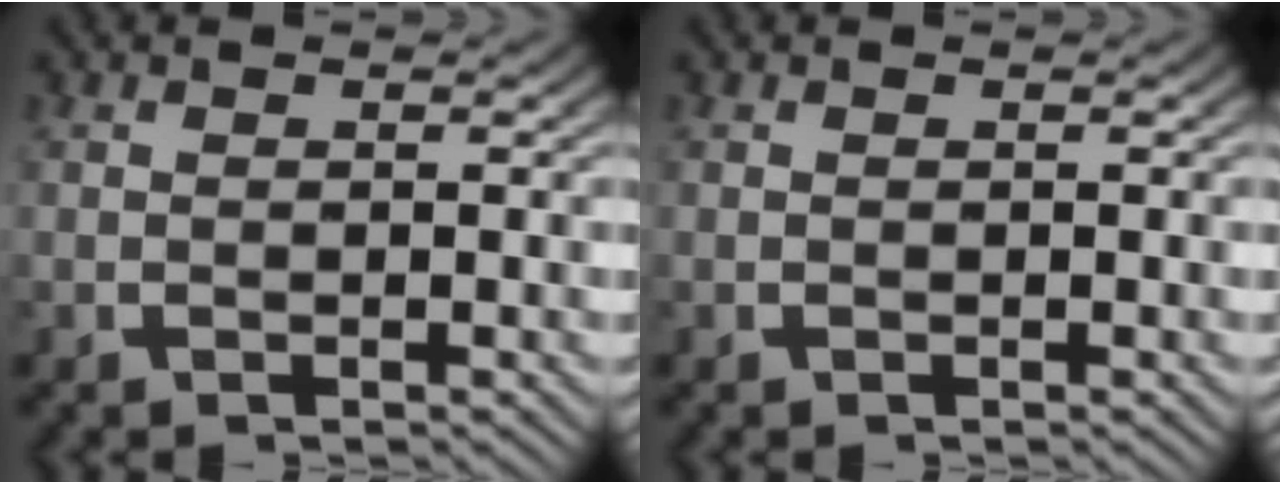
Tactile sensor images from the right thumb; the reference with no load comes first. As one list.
[{"total": 0.0}]